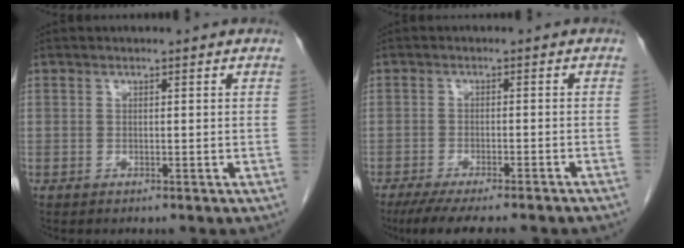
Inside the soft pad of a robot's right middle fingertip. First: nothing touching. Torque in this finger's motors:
{"motor_torque": [1.17, -0.97, 0.17, 0.07]}